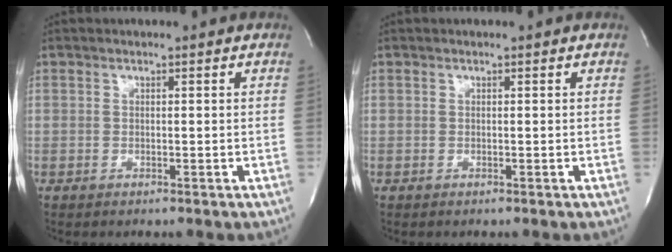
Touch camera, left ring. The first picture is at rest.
{"total": 0.0}